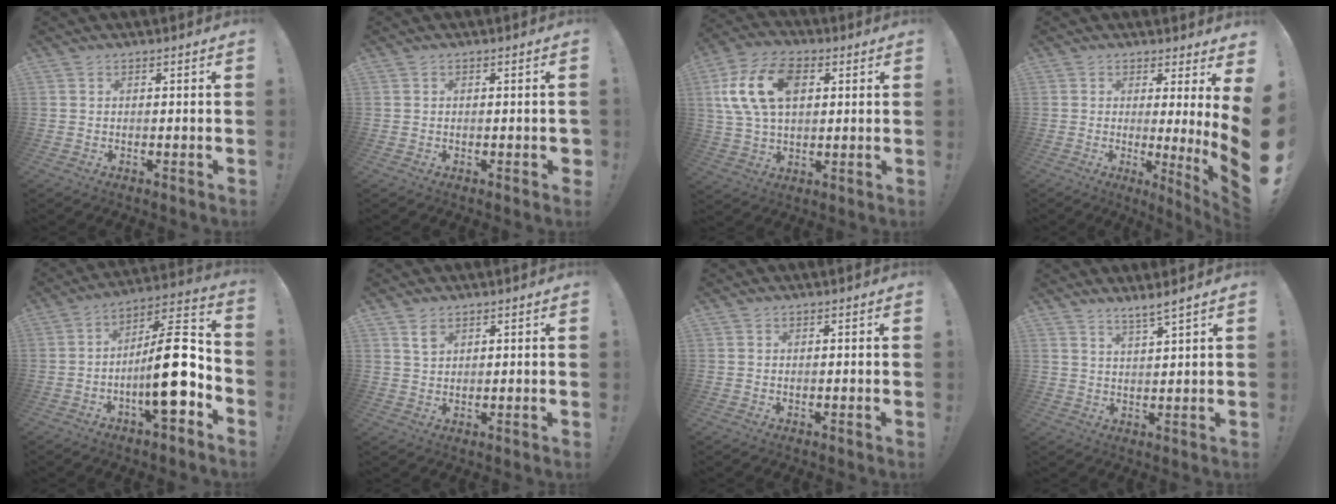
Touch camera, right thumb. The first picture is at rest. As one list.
[{"total": 1.1, "force": [-0.4, 0.7, 0.7], "torque": [-0.011, 0.004, -0.007]}, {"total": 16.8, "force": [4.5, 10.8, 12.0], "torque": [-0.235, -0.001, 0.081]}, {"total": 7.4, "force": [1.6, -1.1, 7.2], "torque": [-0.091, -0.057, 0.023]}, {"total": 19.1, "force": [-4.6, 5.8, 17.7], "torque": [-0.273, 0.029, -0.074]}, {"total": 3.4, "force": [2.1, 2.0, 1.7], "torque": [-0.015, -0.011, 0.036]}, {"total": 0.0}, {"total": 4.2, "force": [3.7, -0.3, 2.1], "torque": [-0.035, -0.027, 0.061]}]